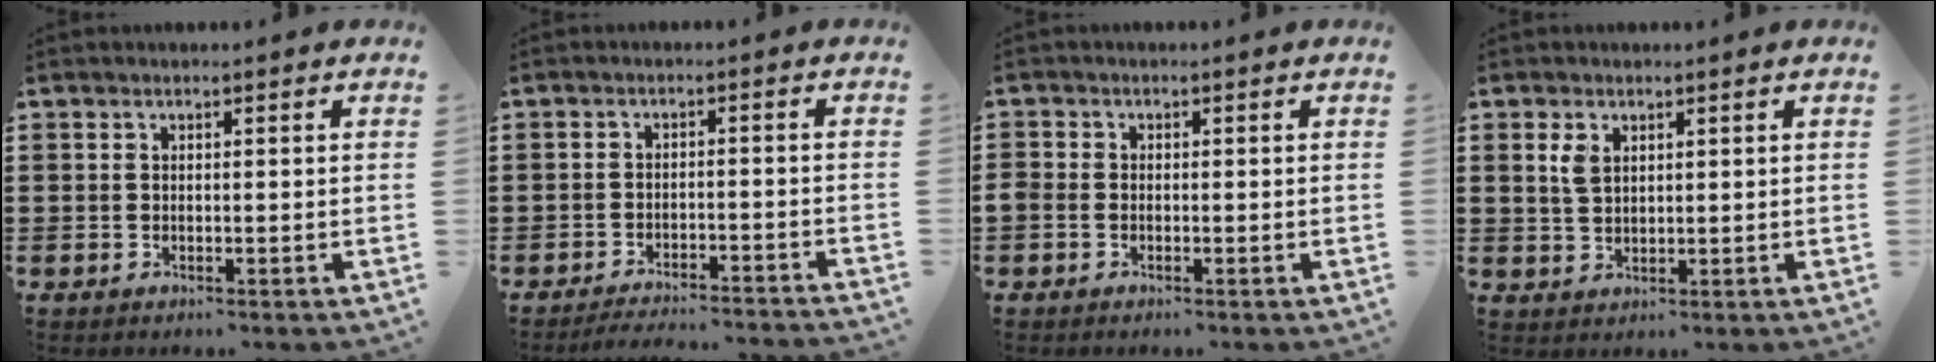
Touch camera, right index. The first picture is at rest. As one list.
[{"total": 3.1, "force": [-3.0, -0.2, 0.4], "torque": [-0.011, 0.000, -0.064]}, {"total": 1.1, "force": [-0.6, 0.8, 0.5], "torque": [-0.011, 0.002, -0.013]}, {"total": 2.8, "force": [1.1, 1.6, 2.0], "torque": [-0.044, 0.005, 0.020]}]